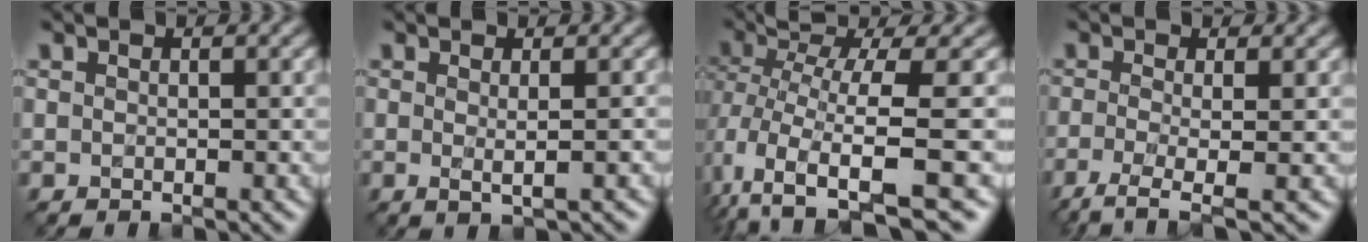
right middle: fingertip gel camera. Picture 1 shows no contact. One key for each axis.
{"total": 1.5, "fx": 0.1, "fy": 0.4, "fz": 1.5, "tx": -0.023, "ty": -0.002, "tz": 0.000}
{"total": 8.0, "fx": -1.9, "fy": 2.7, "fz": 7.2, "tx": -0.139, "ty": -0.023, "tz": -0.021}
{"total": 4.1, "fx": -1.8, "fy": 1.0, "fz": 3.5, "tx": -0.063, "ty": -0.010, "tz": -0.043}